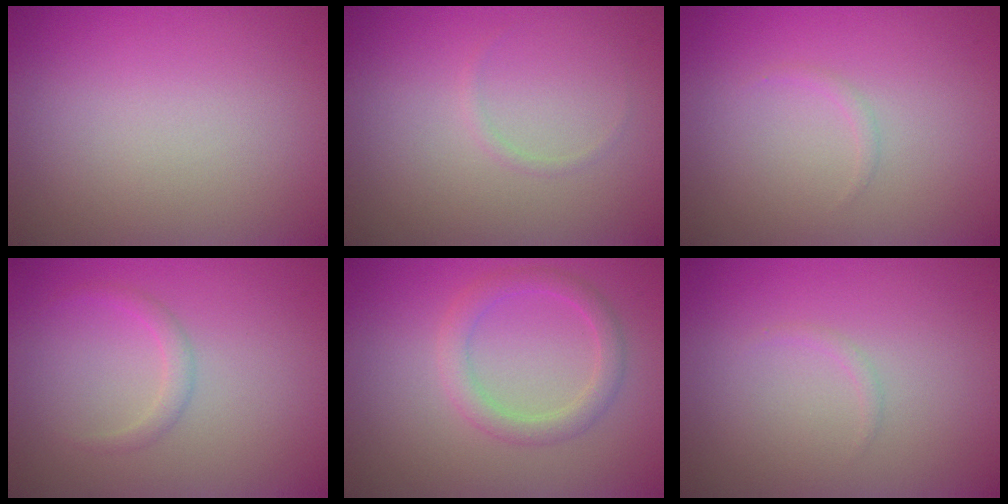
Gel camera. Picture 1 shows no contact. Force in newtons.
{"total": 0.5, "press": 0.5, "slide": 0.1}
{"total": 0.5, "press": 0.5, "slide": 0.0}
{"total": 1.2, "press": 1.2, "slide": 0.0}
{"total": 2.6, "press": 2.6, "slide": 0.2}
{"total": 0.5, "press": 0.5, "slide": 0.1}